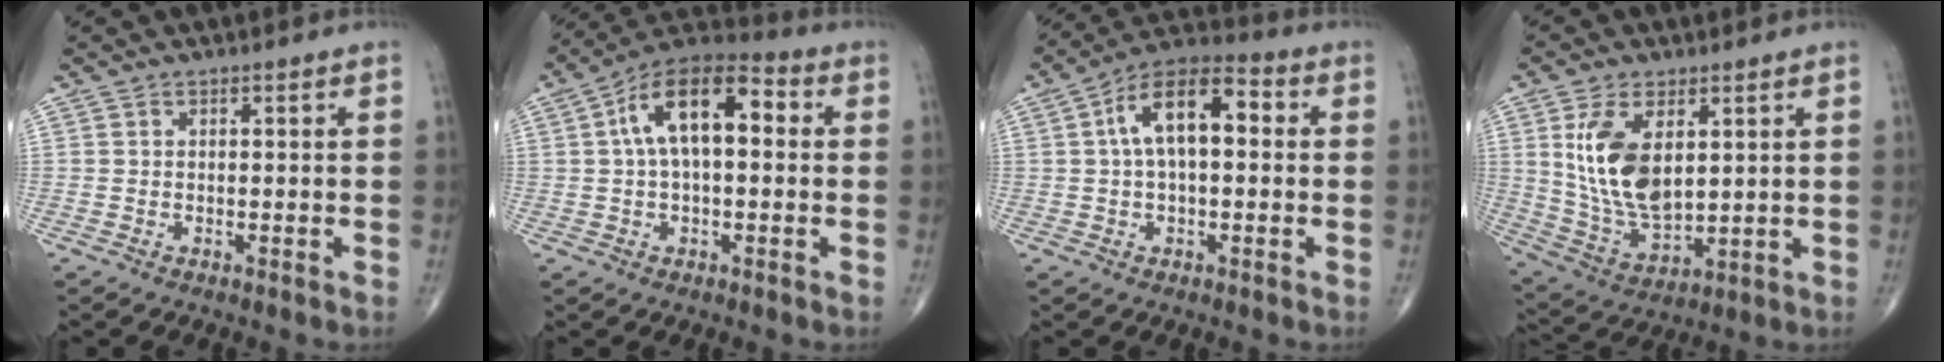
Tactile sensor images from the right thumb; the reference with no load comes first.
{"total": 14.6, "force": [2.4, 7.4, 12.4], "torque": [-0.203, 0.038, 0.030]}
{"total": 13.0, "force": [2.0, 6.5, 11.0], "torque": [-0.183, 0.035, 0.022]}
{"total": 14.0, "force": [3.6, 7.5, 11.2], "torque": [-0.208, -0.021, 0.084]}